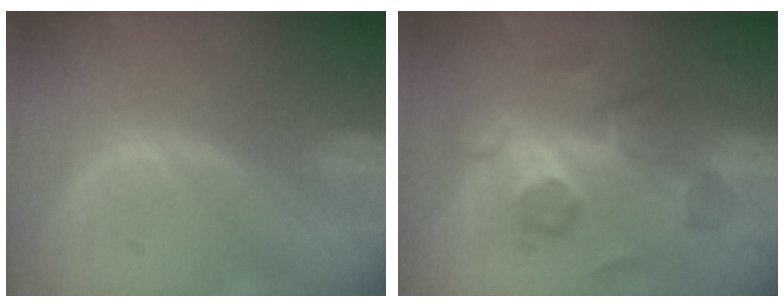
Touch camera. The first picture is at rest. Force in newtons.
{"total": 8.4, "press": 8.2, "slide": 1.9}